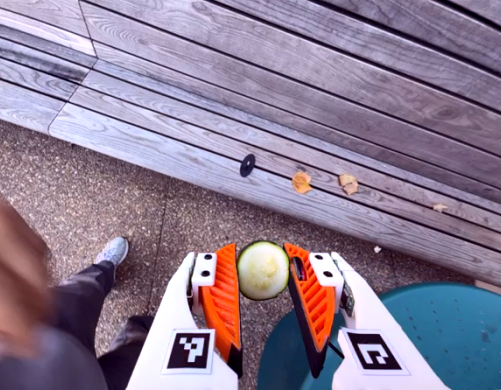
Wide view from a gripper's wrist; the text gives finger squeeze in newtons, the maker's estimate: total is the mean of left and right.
{"total": 7.8, "left": 7.8, "right": 7.7}